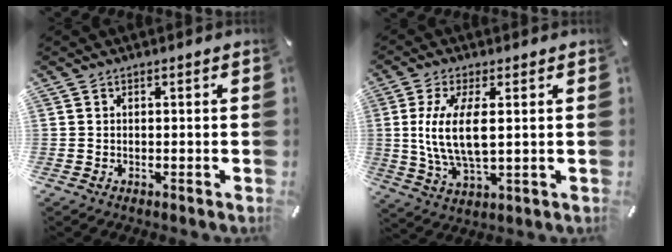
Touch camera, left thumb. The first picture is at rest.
{"total": 11.1, "force": [1.6, 4.2, 10.1], "torque": [-0.229, -0.016, 0.024]}